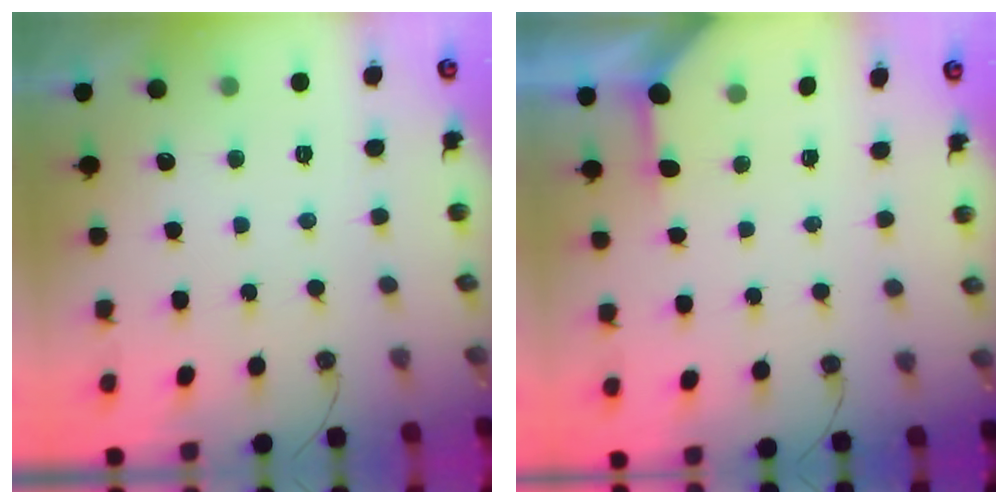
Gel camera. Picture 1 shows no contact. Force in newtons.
{"total": 2.6, "press": 2.5, "slide": 0.3}